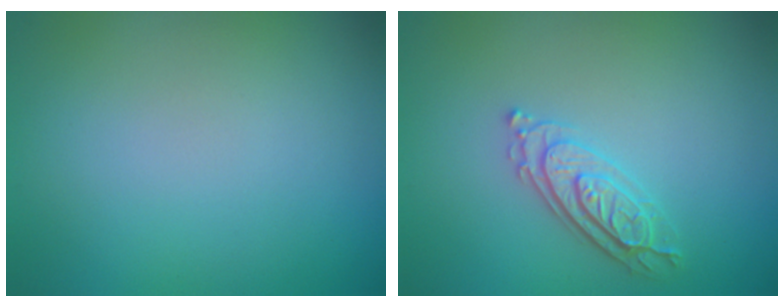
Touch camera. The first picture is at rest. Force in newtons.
{"total": 2.9, "press": 2.7, "slide": 1.0}